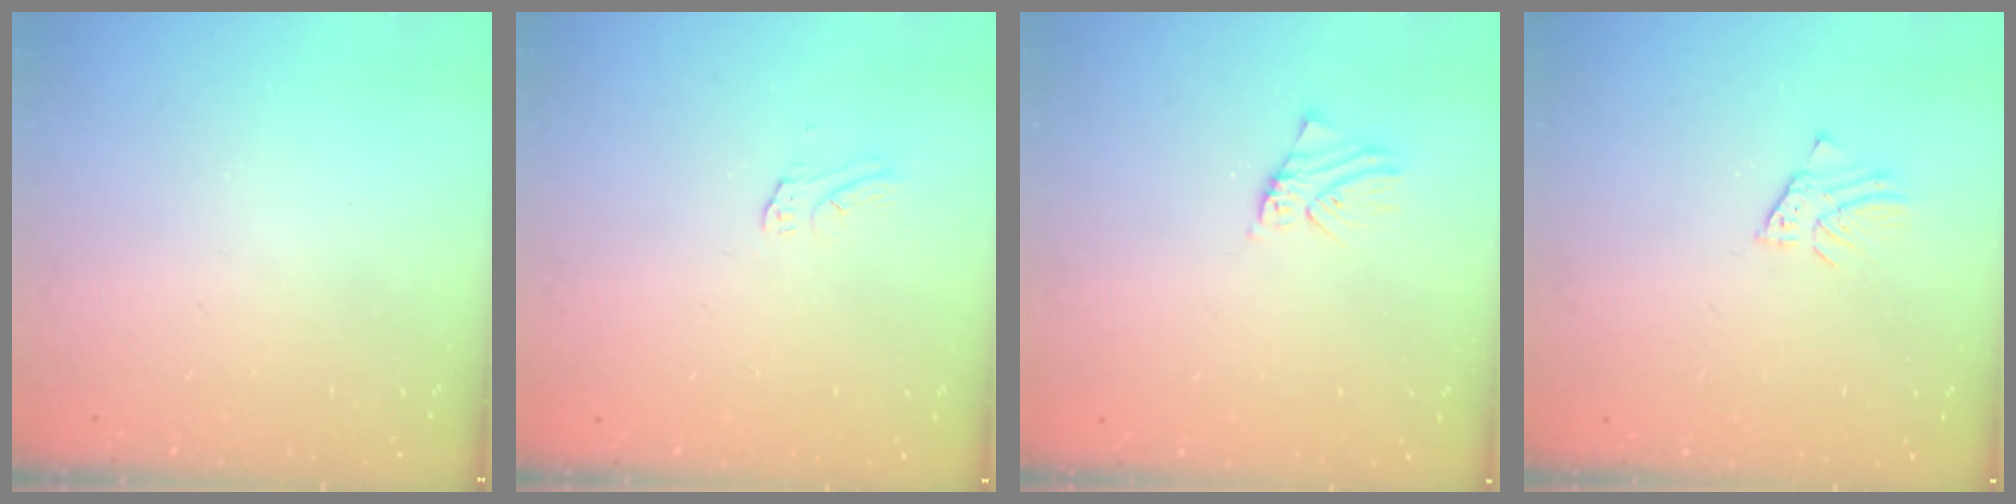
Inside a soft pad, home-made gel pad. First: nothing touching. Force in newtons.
{"total": 3.6, "press": 3.6, "slide": 0.3}
{"total": 0.9, "press": 0.9, "slide": 0.1}
{"total": 1.6, "press": 1.6, "slide": 0.0}